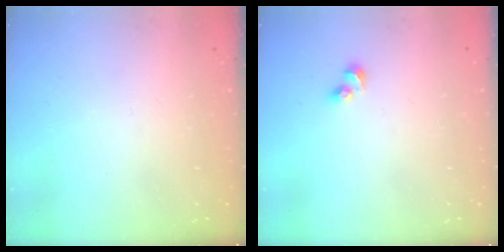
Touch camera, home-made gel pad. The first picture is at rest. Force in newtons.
{"total": 2.4, "press": 2.2, "slide": 0.9}